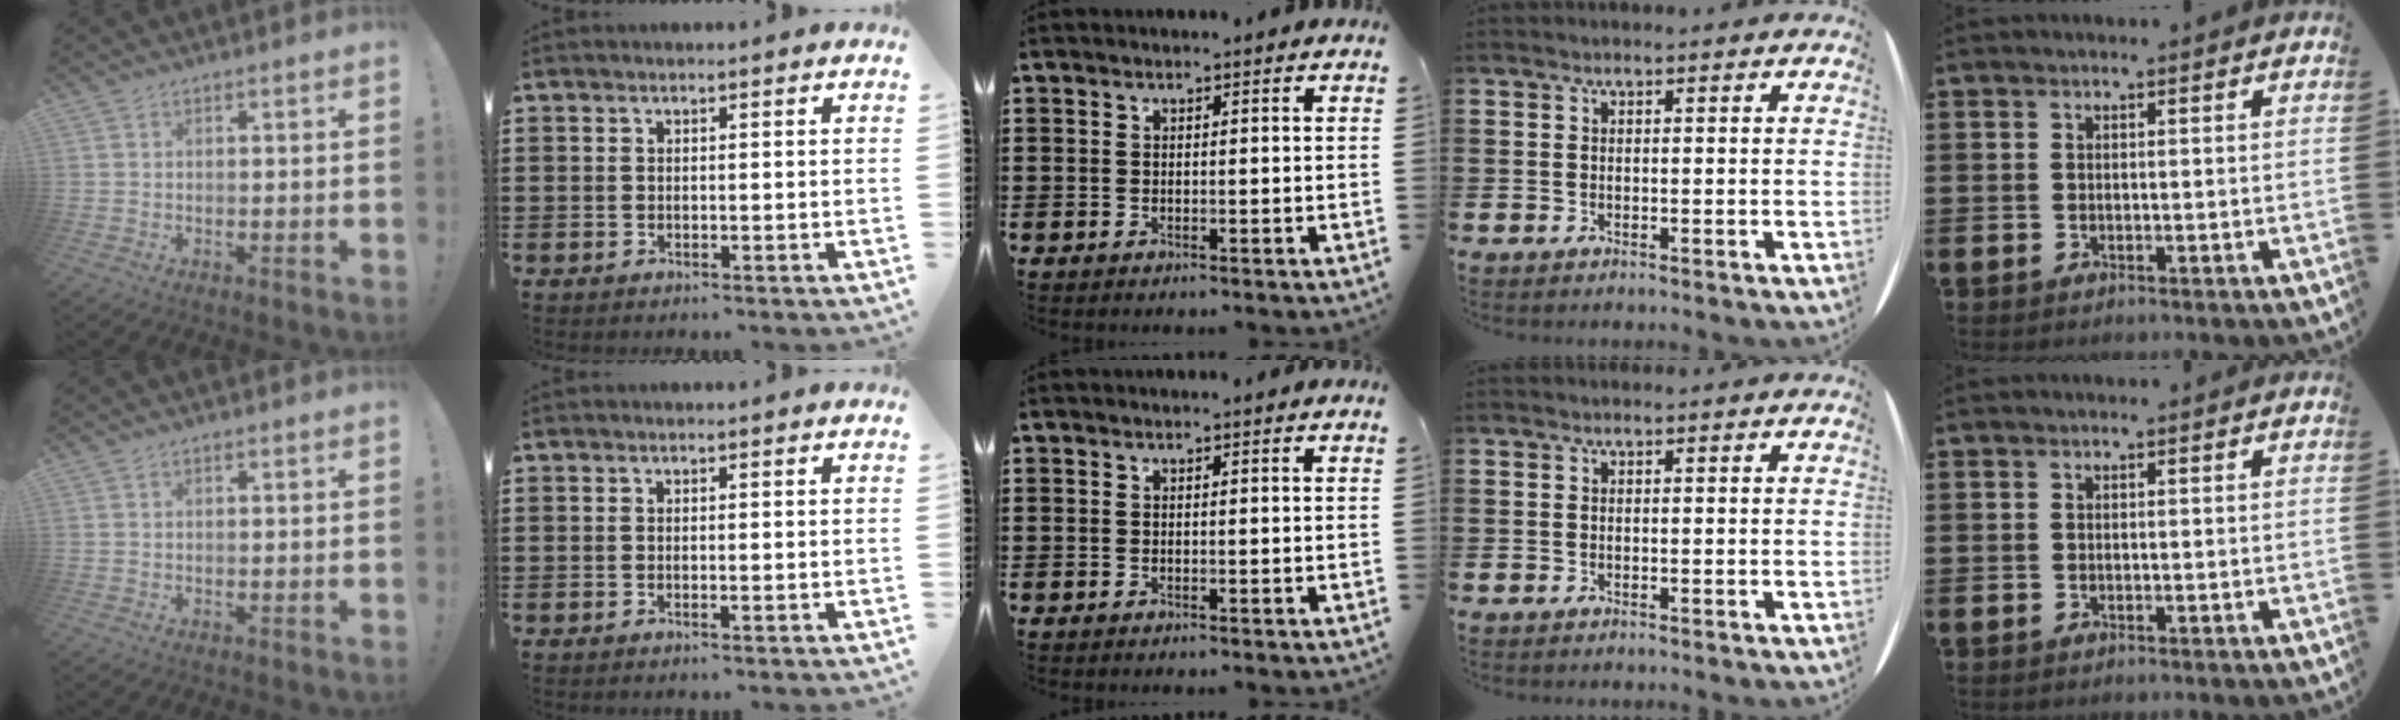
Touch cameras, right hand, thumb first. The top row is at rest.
{"index": {"total": 0.5, "force": [0.0, -0.1, 0.5], "torque": [-0.008, -0.006, 0.002]}}